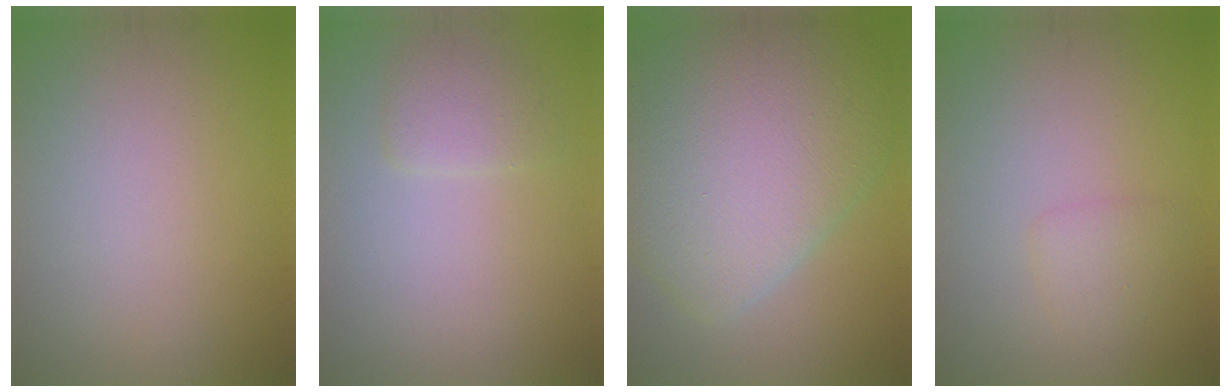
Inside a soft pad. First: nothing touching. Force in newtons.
{"total": 1.7, "press": 1.6, "slide": 0.2}
{"total": 11.5, "press": 11.5, "slide": 0.5}
{"total": 1.5, "press": 1.4, "slide": 0.1}